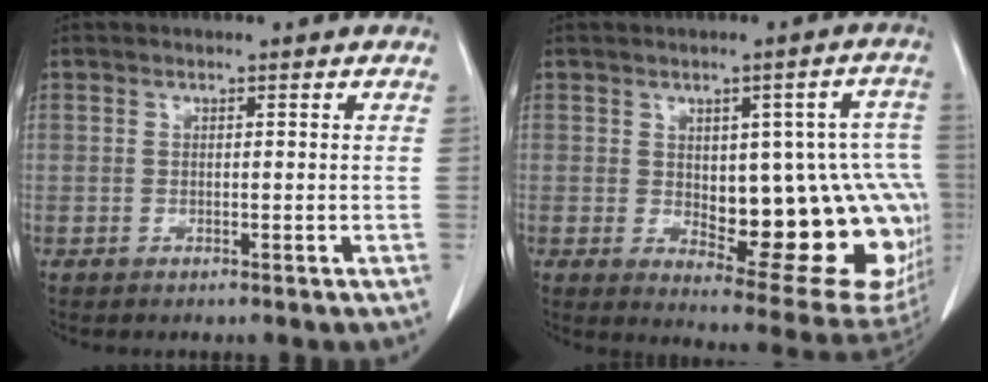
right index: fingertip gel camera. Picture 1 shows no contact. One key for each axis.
{"total": 22.4, "fx": -2.1, "fy": 8.2, "fz": 20.7, "tx": -0.182, "ty": 0.022, "tz": 0.006}